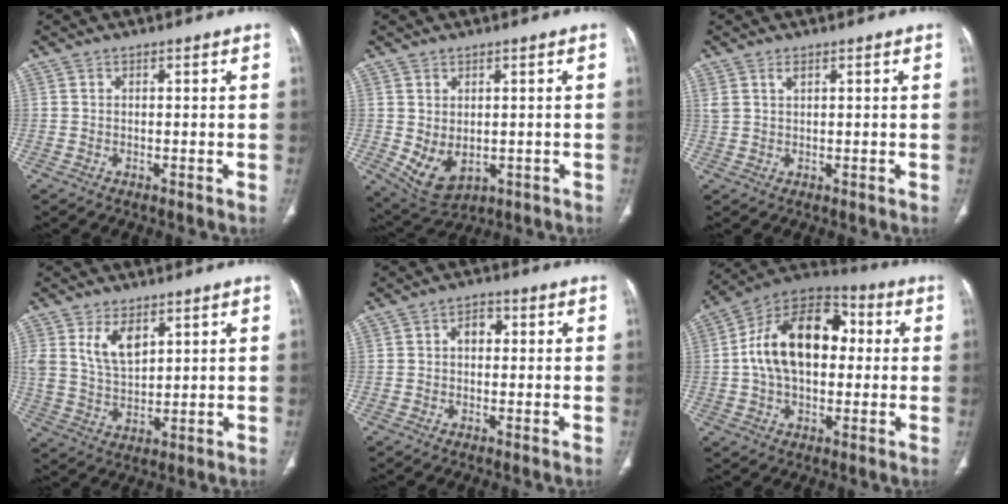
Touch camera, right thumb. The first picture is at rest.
{"total": 7.2, "force": [-0.8, 4.8, 5.3], "torque": [-0.086, -0.006, 0.012]}
{"total": 1.8, "force": [1.2, 0.8, 1.2], "torque": [-0.028, 0.001, 0.029]}
{"total": 7.7, "force": [3.7, 4.2, 5.3], "torque": [-0.085, -0.019, 0.079]}
{"total": 3.4, "force": [0.3, 2.4, 2.3], "torque": [-0.023, 0.013, 0.001]}
{"total": 19.4, "force": [1.9, 12.2, 15.0], "torque": [-0.233, 0.035, 0.026]}